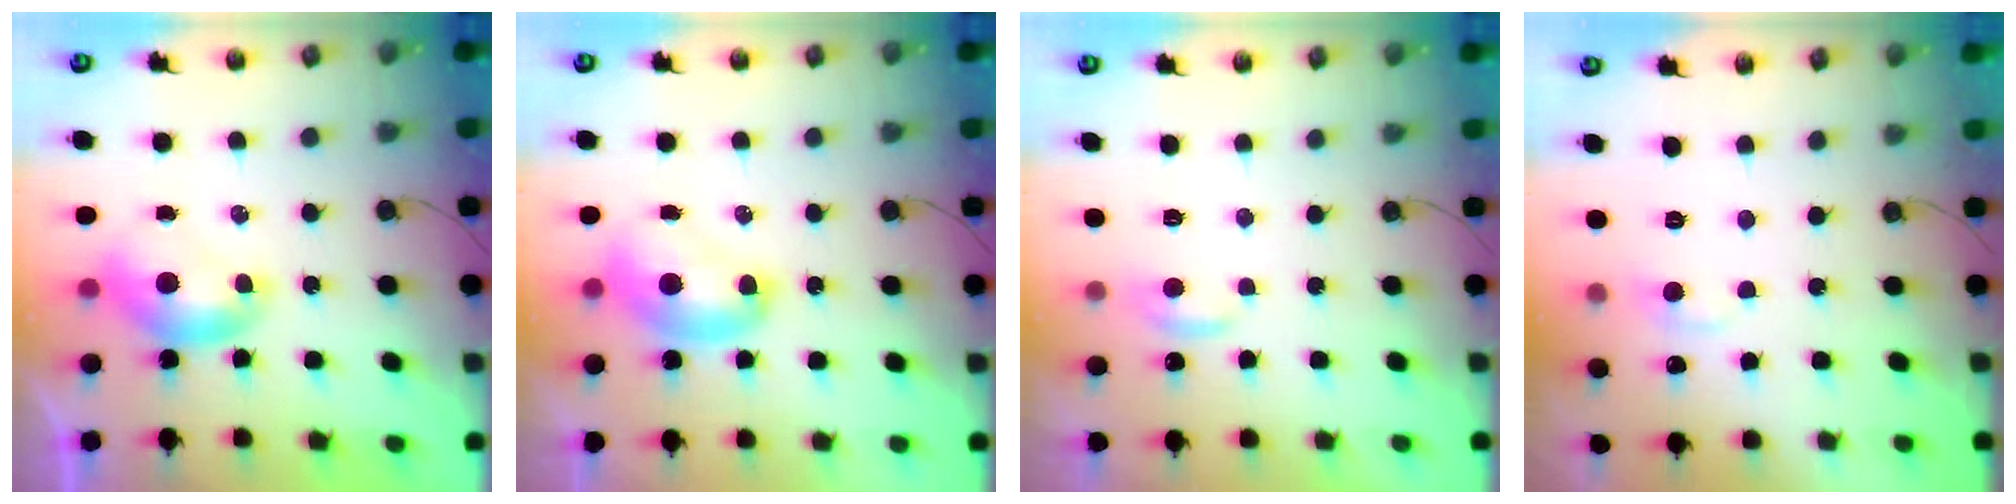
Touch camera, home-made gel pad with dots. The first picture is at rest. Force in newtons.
{"total": 2.5, "press": 2.5, "slide": 0.2}
{"total": 1.3, "press": 1.1, "slide": 0.6}
{"total": 1.0, "press": 0.7, "slide": 0.8}